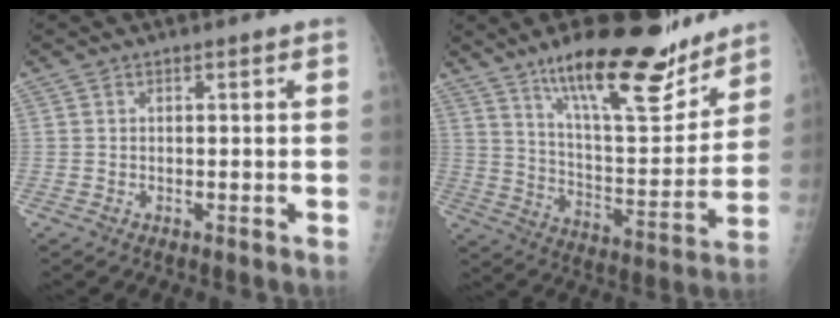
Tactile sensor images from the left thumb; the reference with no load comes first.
{"total": 21.7, "force": [15.5, 6.4, 13.8], "torque": [-0.173, -0.090, 0.251]}